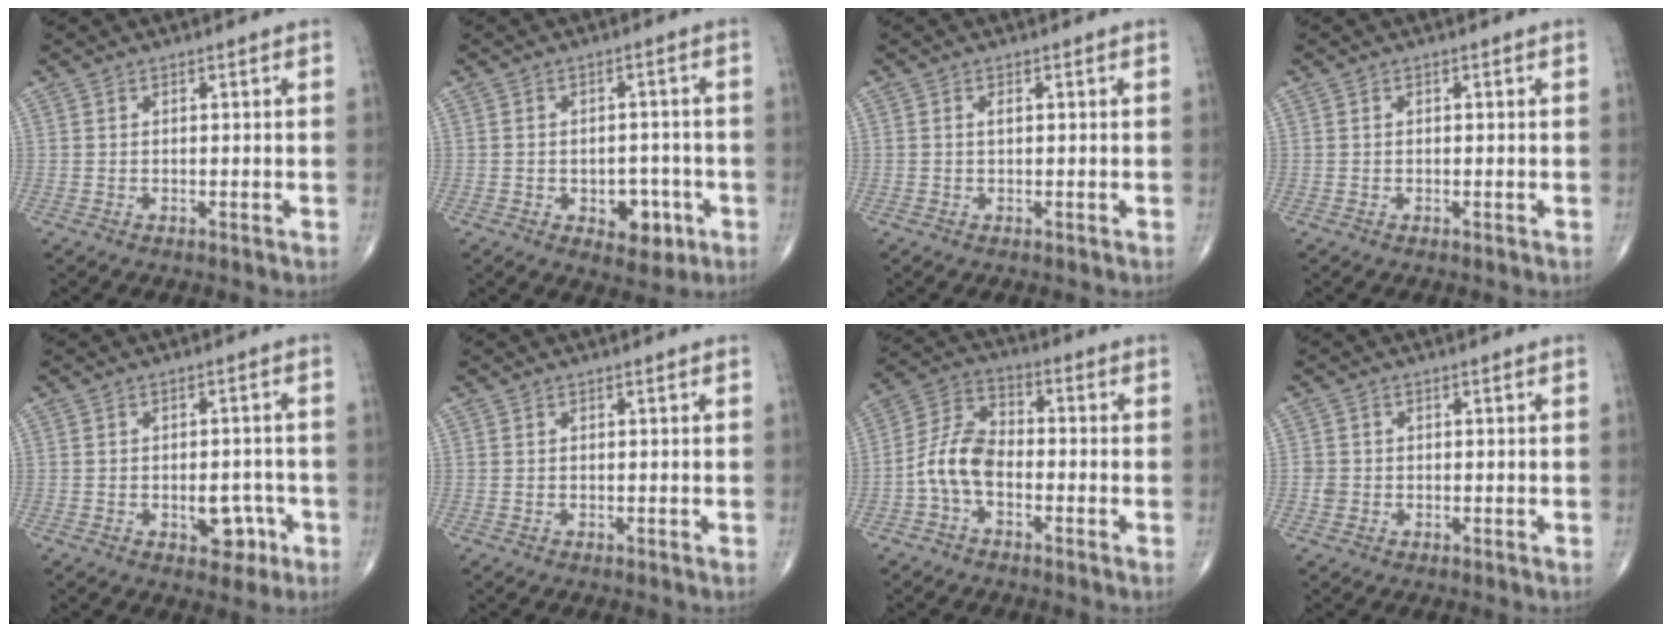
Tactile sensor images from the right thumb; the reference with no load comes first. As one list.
[{"total": 6.7, "force": [-2.4, 4.4, 4.5], "torque": [-0.028, 0.015, -0.024]}, {"total": 0.8, "force": [0.1, 0.3, 0.7], "torque": [-0.015, 0.001, 0.000]}, {"total": 0.0}, {"total": 5.7, "force": [-2.1, 3.6, 3.9], "torque": [-0.025, 0.015, -0.022]}, {"total": 0.0}, {"total": 8.3, "force": [-2.6, 5.0, 6.1], "torque": [-0.116, 0.034, -0.063]}, {"total": 1.8, "force": [-0.3, 1.7, 0.5], "torque": [-0.002, 0.005, -0.006]}]